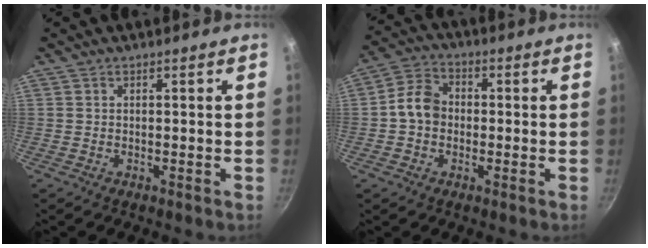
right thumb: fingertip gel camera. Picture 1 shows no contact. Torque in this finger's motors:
{"motor_torque": [0.14, 0.29, 0.05, 0.03, 0.08]}